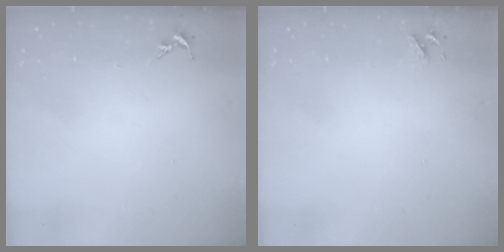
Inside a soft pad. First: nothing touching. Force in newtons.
{"total": 4.1, "press": 4.0, "slide": 0.7}